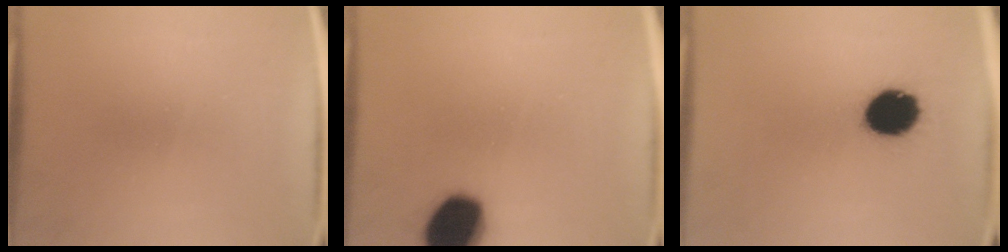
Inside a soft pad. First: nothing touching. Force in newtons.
{"total": 14.9}
{"total": 12.2}